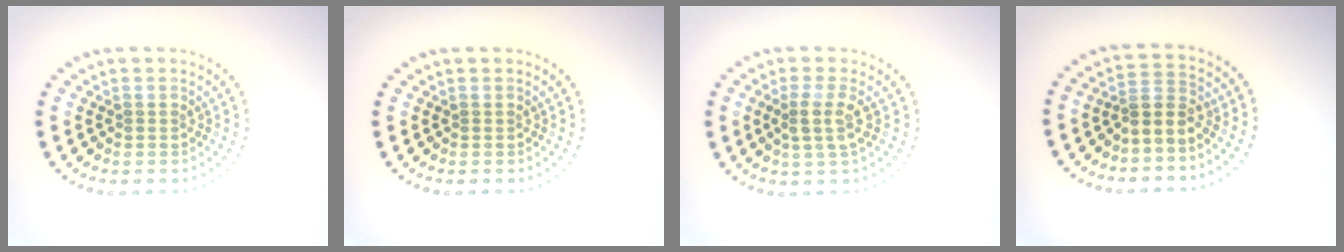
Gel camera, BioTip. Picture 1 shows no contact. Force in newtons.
{"total": 0.0}
{"total": 2.2, "press": 1.9, "slide": 1.2}
{"total": 2.5, "press": 2.1, "slide": 1.3}